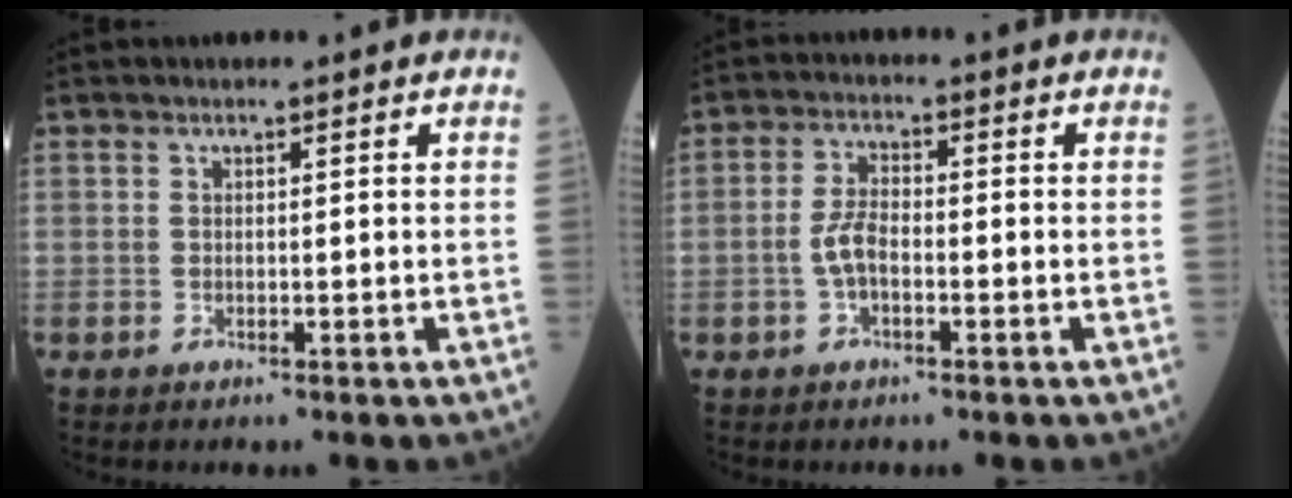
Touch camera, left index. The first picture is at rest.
{"total": 4.0, "force": [-1.3, 1.7, 3.4], "torque": [-0.075, 0.008, -0.028]}